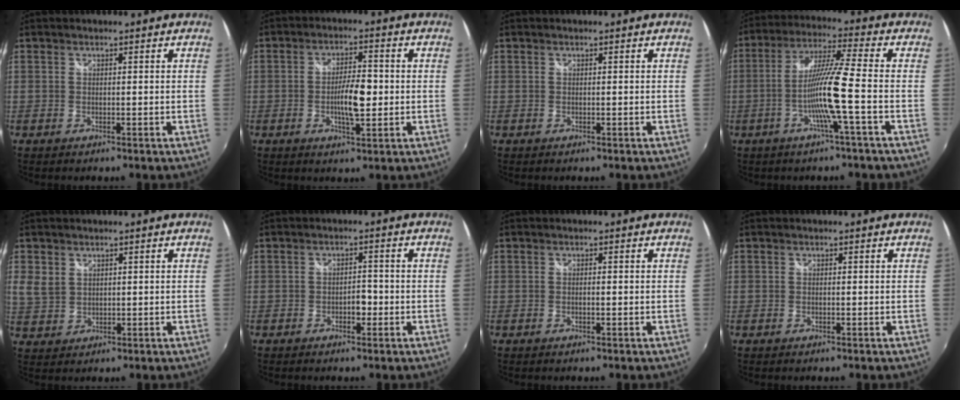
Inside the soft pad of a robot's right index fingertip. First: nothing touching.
{"total": 6.9, "force": [-0.9, 2.1, 6.5], "torque": [-0.117, -0.001, -0.014]}
{"total": 0.0}
{"total": 10.7, "force": [-3.5, -1.6, 10.0], "torque": [-0.196, -0.002, -0.069]}
{"total": 4.1, "force": [1.6, 3.2, 2.0], "torque": [-0.035, 0.001, 0.038]}
{"total": 2.4, "force": [-1.0, 1.4, 1.7], "torque": [-0.029, 0.002, -0.017]}
{"total": 0.8, "force": [-0.1, 0.1, 0.7], "torque": [-0.014, 0.000, -0.003]}
{"total": 0.0}